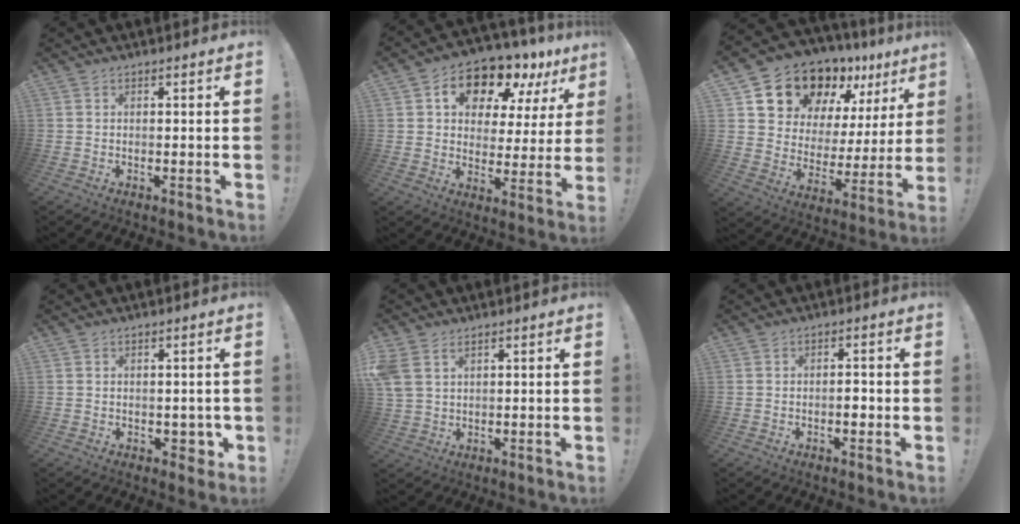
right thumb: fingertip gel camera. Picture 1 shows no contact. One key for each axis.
{"total": 14.4, "fx": 10.2, "fy": 7.4, "fz": 7.0, "tx": -0.112, "ty": -0.075, "tz": 0.178}
{"total": 15.7, "fx": 12.6, "fy": 8.1, "fz": 5.0, "tx": -0.080, "ty": -0.103, "tz": 0.237}
{"total": 3.8, "fx": -0.2, "fy": 3.2, "fz": 2.1, "tx": -0.015, "ty": 0.005, "tz": 0.001}
{"total": 5.4, "fx": 2.9, "fy": 3.4, "fz": 3.0, "tx": -0.060, "ty": -0.008, "tz": 0.058}
{"total": 2.6, "fx": -1.0, "fy": 1.3, "fz": 2.0, "tx": -0.021, "ty": 0.000, "tz": -0.020}